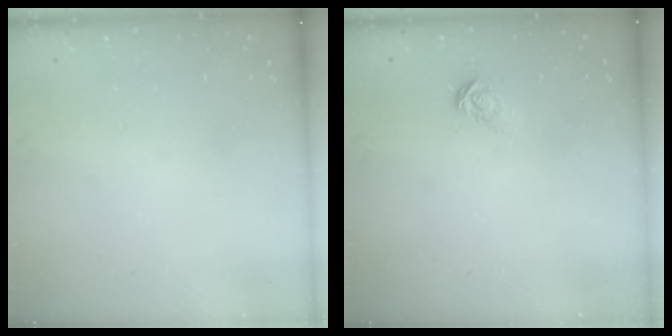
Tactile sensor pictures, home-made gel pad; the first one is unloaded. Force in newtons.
{"total": 4.3, "press": 4.3, "slide": 0.5}